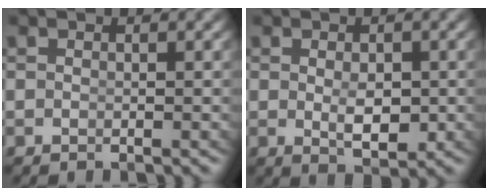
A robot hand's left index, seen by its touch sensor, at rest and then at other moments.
{"total": 2.9, "force": [-0.3, 1.2, 2.6], "torque": [-0.043, -0.023, 0.008]}